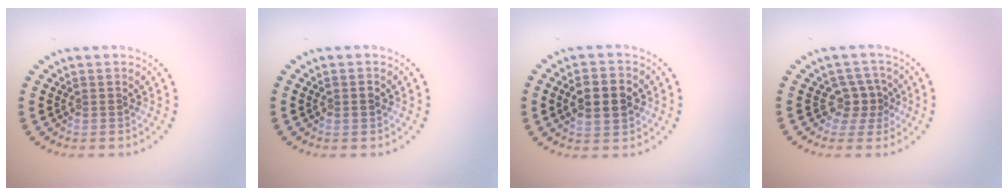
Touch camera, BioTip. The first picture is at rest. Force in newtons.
{"total": 1.2, "press": 1.2, "slide": 0.0}
{"total": 4.6, "press": 4.6, "slide": 0.1}
{"total": 2.4, "press": 1.8, "slide": 1.6}